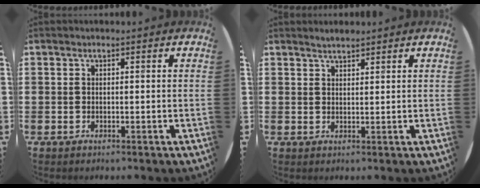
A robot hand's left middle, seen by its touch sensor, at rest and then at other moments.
{"total": 1.6, "force": [1.6, 0.2, 0.1], "torque": [-0.004, 0.004, 0.029]}